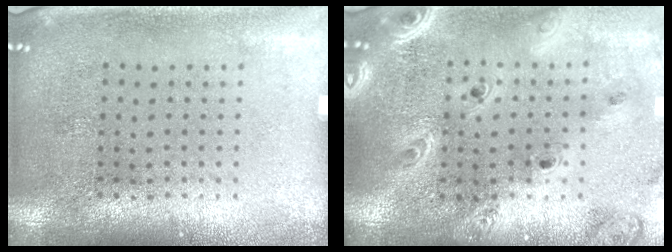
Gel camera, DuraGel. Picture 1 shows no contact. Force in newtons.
{"total": 2.8, "press": 2.4, "slide": 1.4}